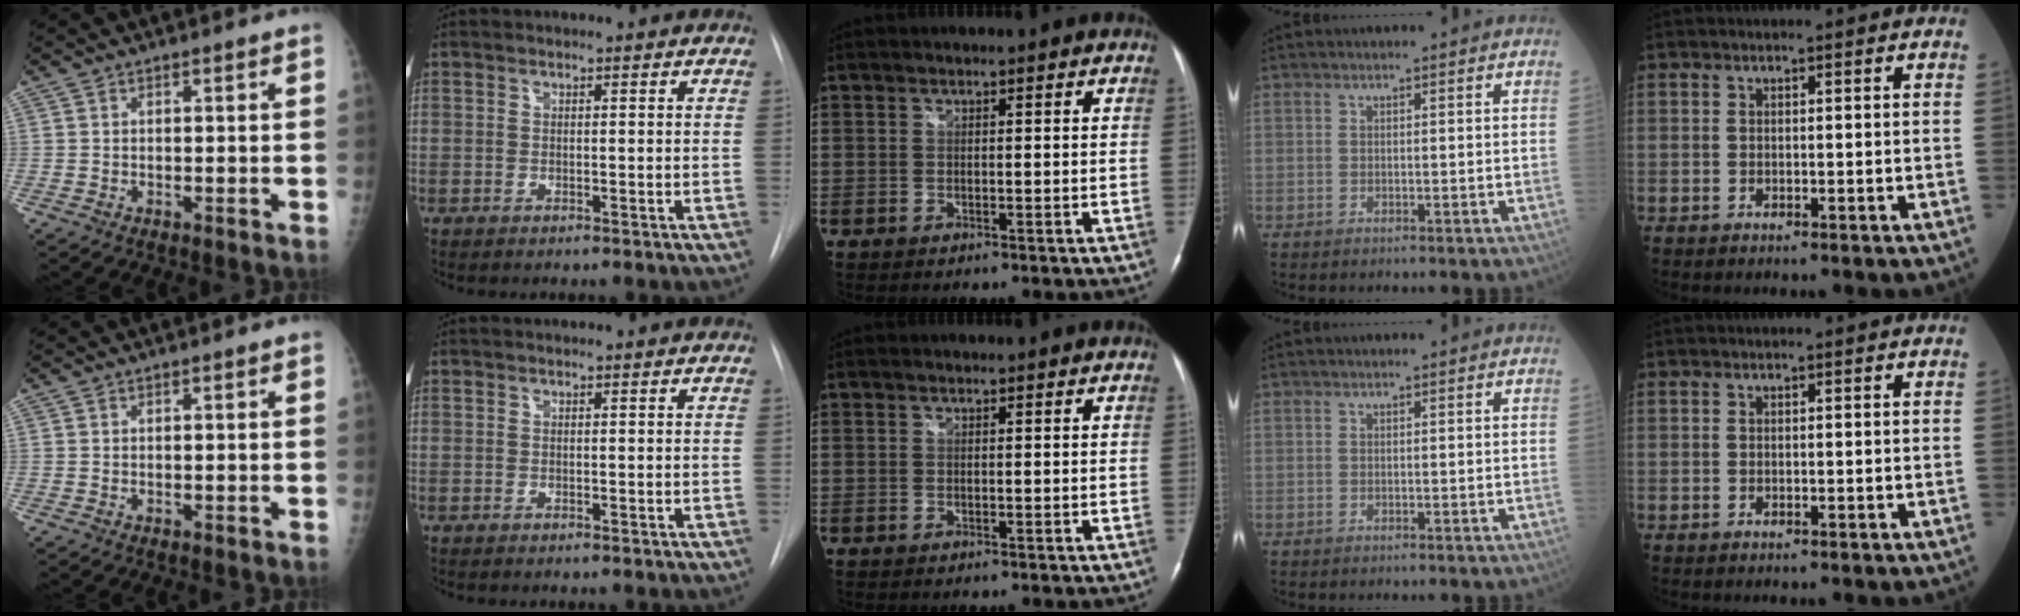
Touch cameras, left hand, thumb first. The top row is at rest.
{}